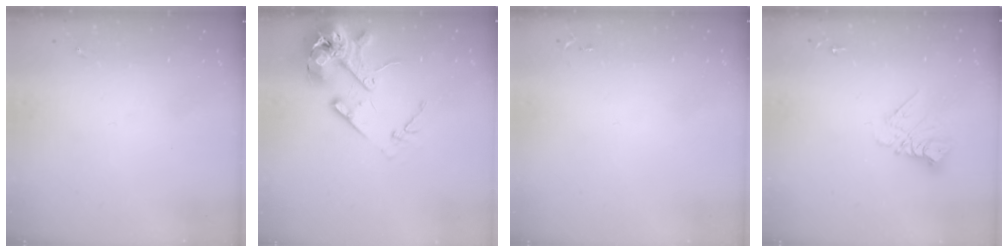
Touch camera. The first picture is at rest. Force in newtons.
{"total": 15.0, "press": 14.8, "slide": 2.3}
{"total": 2.8, "press": 2.8, "slide": 0.4}
{"total": 10.4, "press": 10.4, "slide": 0.9}